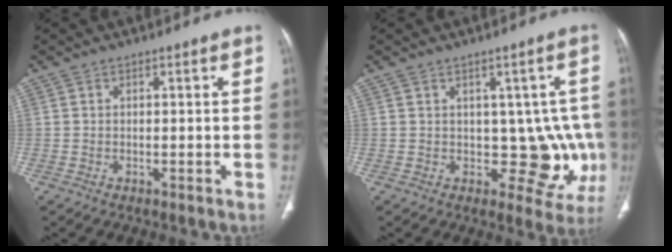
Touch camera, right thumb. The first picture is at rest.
{"total": 9.0, "force": [-0.1, 6.0, 6.8], "torque": [-0.024, -0.002, 0.011]}